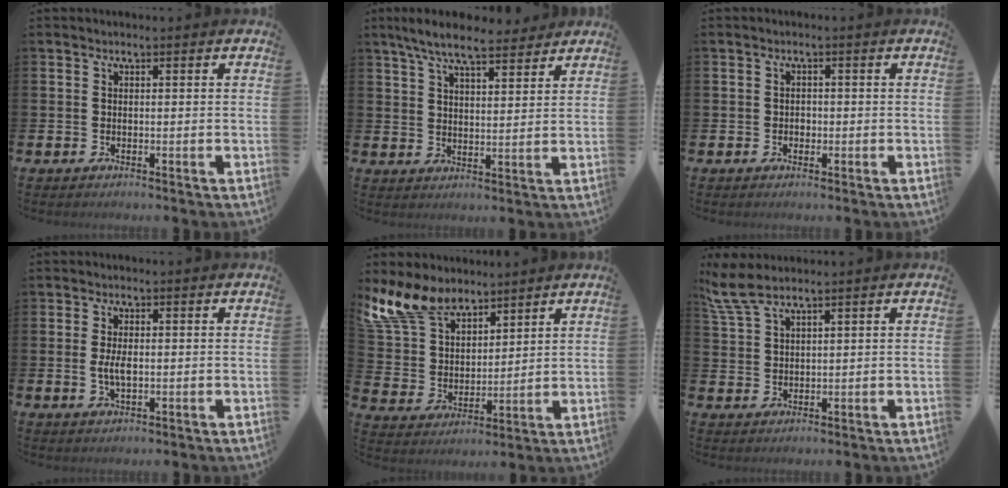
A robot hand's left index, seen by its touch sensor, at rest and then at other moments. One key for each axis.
{"total": 8.0, "fx": 7.2, "fy": 1.7, "fz": 3.1, "tx": -0.063, "ty": -0.028, "tz": 0.128}
{"total": 0.9, "fx": 0.0, "fy": 0.8, "fz": 0.5, "tx": 0.006, "ty": -0.001, "tz": -0.004}
{"total": 2.8, "fx": 0.2, "fy": 1.2, "fz": 2.5, "tx": -0.032, "ty": -0.002, "tz": -0.001}
{"total": 10.3, "fx": 8.6, "fy": 5.0, "fz": 2.7, "tx": -0.096, "ty": -0.036, "tz": 0.167}
{"total": 5.6, "fx": 4.6, "fy": 1.0, "fz": 3.0, "tx": -0.069, "ty": -0.008, "tz": 0.085}